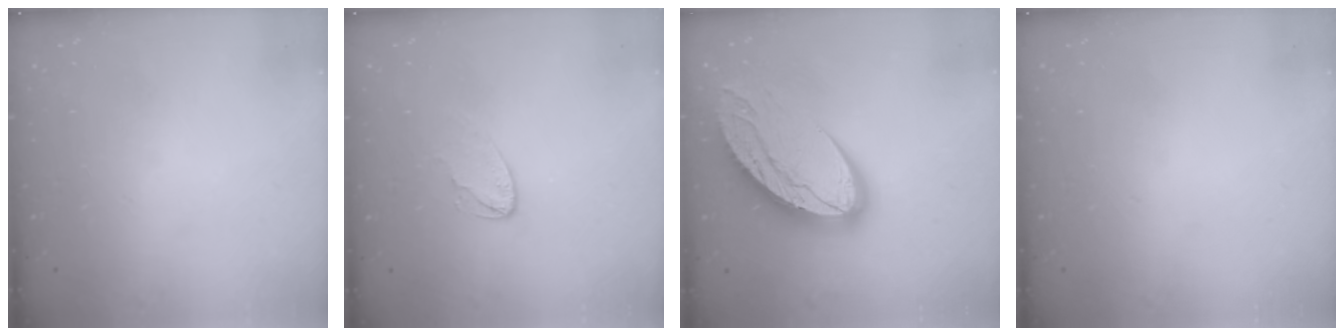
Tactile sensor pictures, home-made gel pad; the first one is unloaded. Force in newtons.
{"total": 4.9, "press": 4.9, "slide": 0.4}
{"total": 17.2, "press": 17.1, "slide": 1.5}
{"total": 0.0}